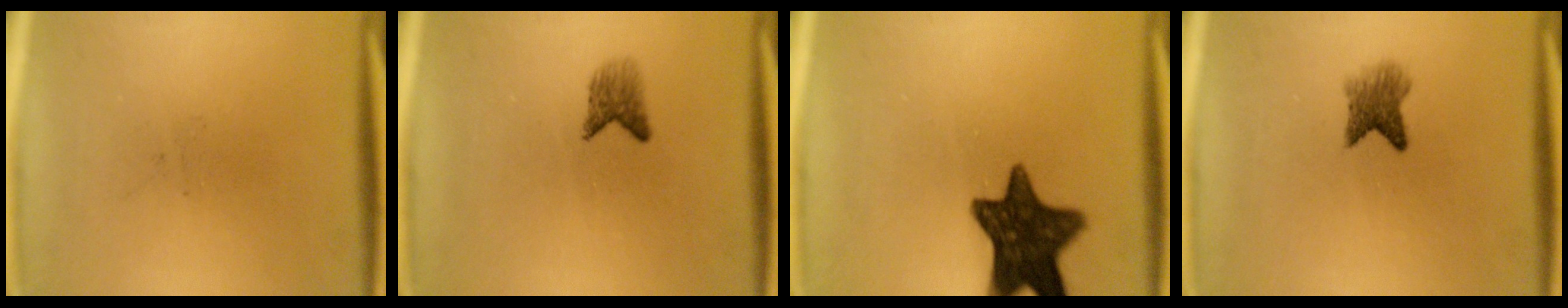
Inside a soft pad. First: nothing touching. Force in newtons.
{"total": 2.3}
{"total": 13.1}
{"total": 3.5}